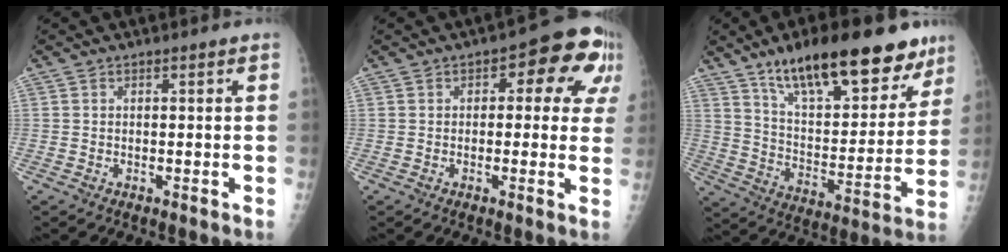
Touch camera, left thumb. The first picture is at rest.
{"total": 11.2, "force": [3.2, 5.6, 9.2], "torque": [-0.059, 0.018, 0.029]}
{"total": 24.6, "force": [16.4, 9.0, 16.0], "torque": [-0.194, -0.059, 0.261]}